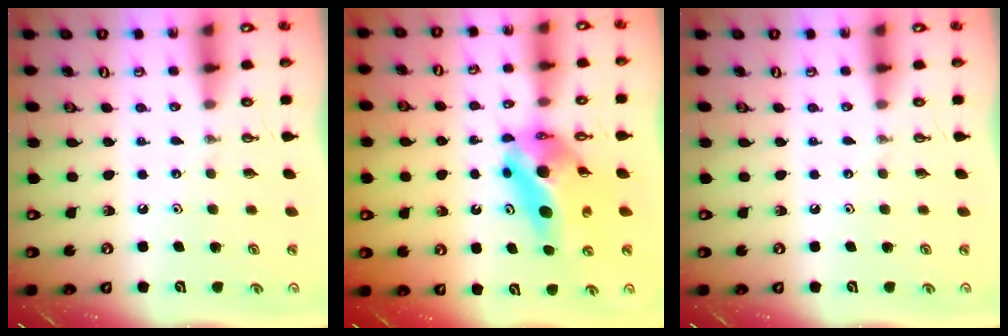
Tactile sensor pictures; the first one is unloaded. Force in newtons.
{"total": 13.2, "press": 11.0, "slide": 7.2}
{"total": 0.0}